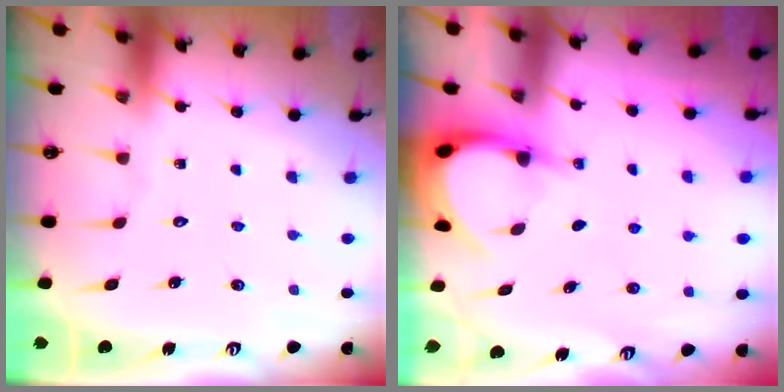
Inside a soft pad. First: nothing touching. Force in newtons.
{"total": 3.7, "press": 3.7, "slide": 0.4}